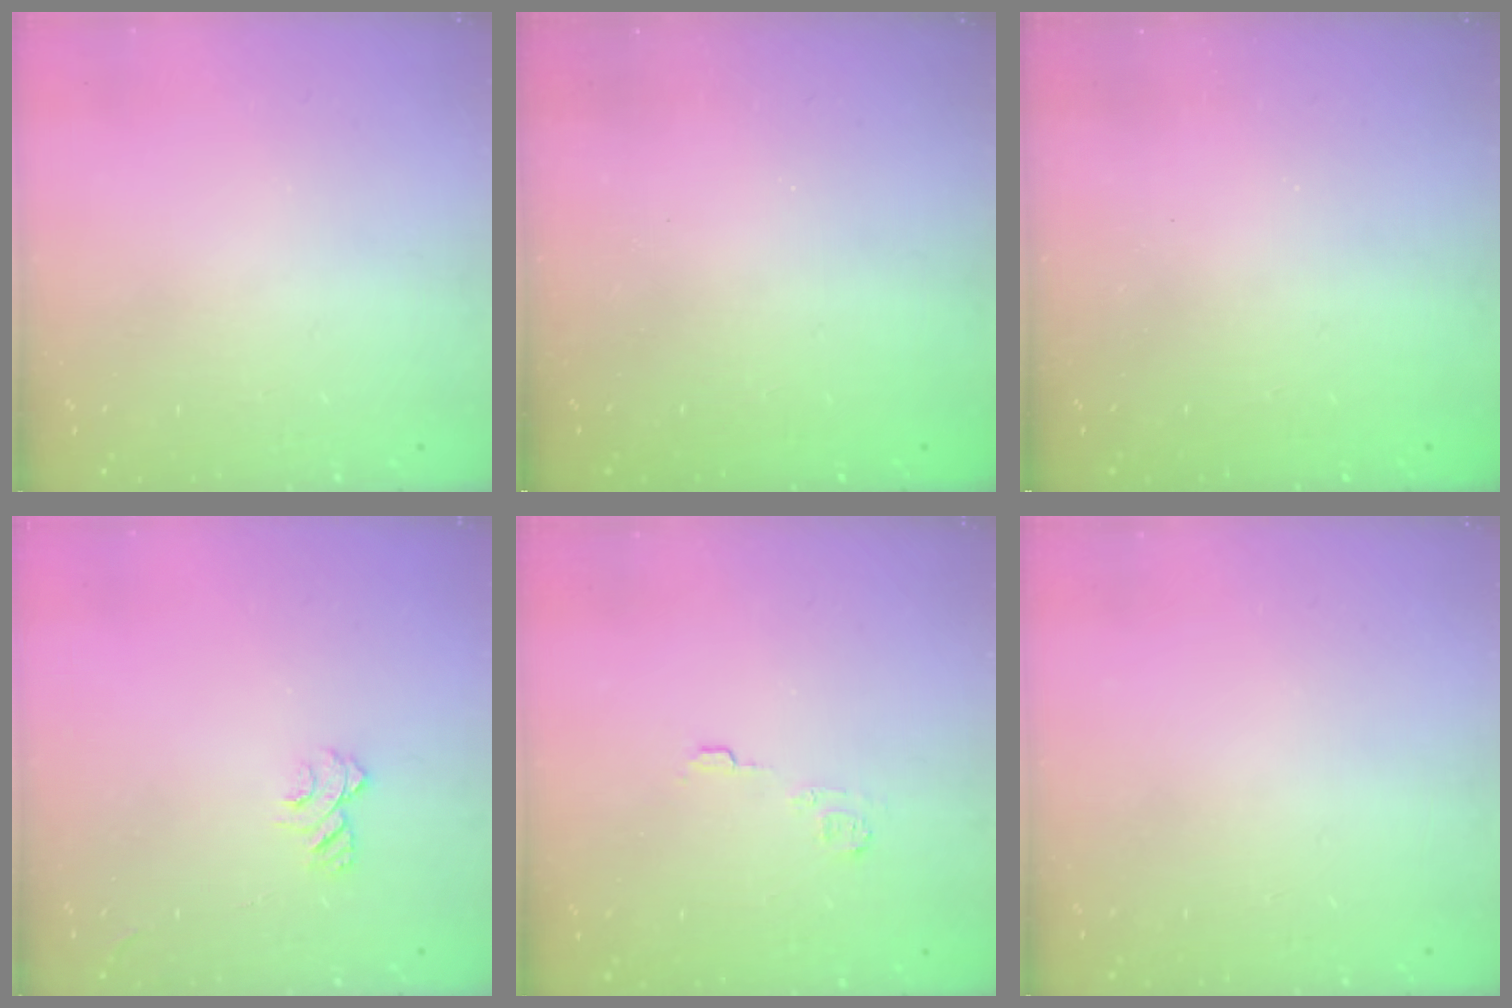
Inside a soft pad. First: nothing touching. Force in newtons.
{"total": 2.4, "press": 2.2, "slide": 0.8}
{"total": 2.3, "press": 2.2, "slide": 0.7}
{"total": 5.3, "press": 5.3, "slide": 0.5}
{"total": 4.3, "press": 4.3, "slide": 0.6}
{"total": 0.0}